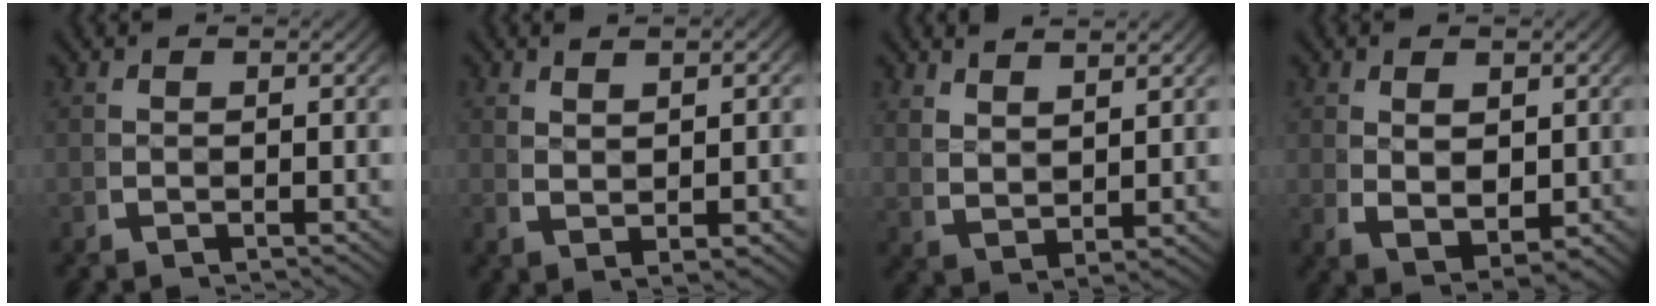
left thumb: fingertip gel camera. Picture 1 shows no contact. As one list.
[{"total": 2.4, "force": [1.0, 0.8, 2.1], "torque": [-0.028, 0.003, 0.021]}, {"total": 3.4, "force": [2.3, 1.7, 1.8], "torque": [-0.037, -0.010, 0.052]}, {"total": 4.8, "force": [-0.1, 3.4, 3.3], "torque": [-0.068, -0.028, 0.012]}]